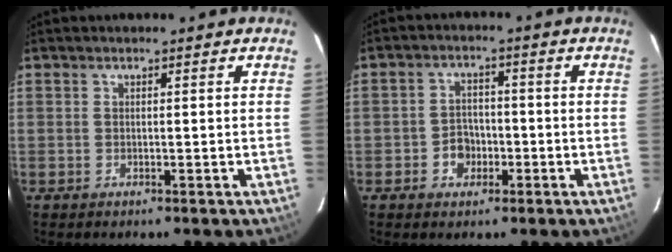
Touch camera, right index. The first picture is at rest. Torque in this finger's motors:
{"motor_torque": [0.63, 0.52, 0.05, 0.01]}